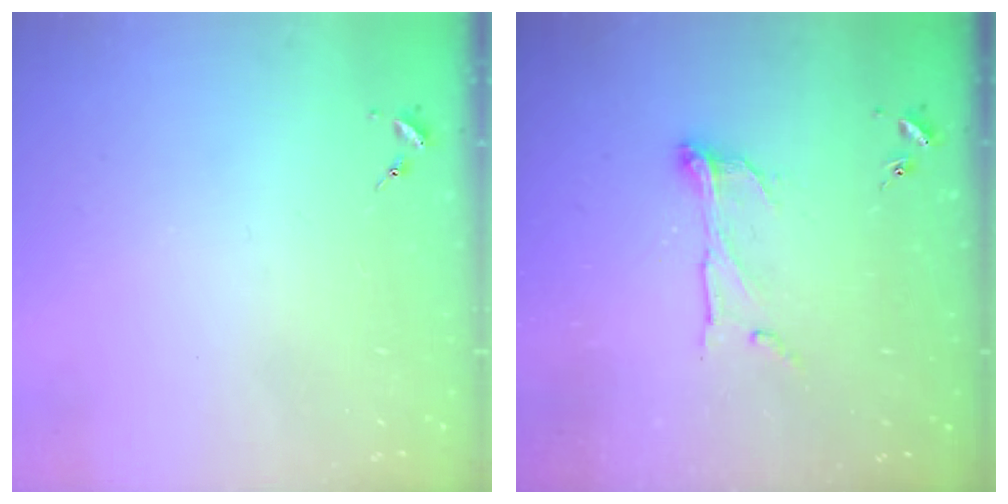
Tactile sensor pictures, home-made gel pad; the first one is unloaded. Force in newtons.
{"total": 9.0, "press": 9.0, "slide": 0.6}